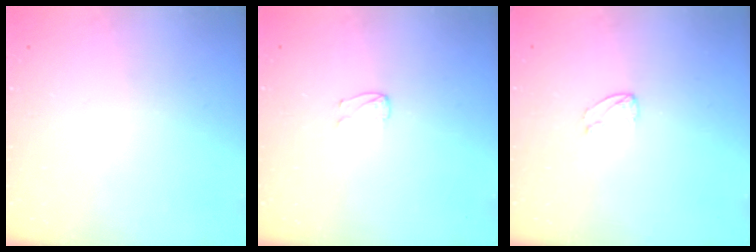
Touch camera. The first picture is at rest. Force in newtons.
{"total": 3.8, "press": 3.8, "slide": 0.3}
{"total": 2.5, "press": 2.5, "slide": 0.2}